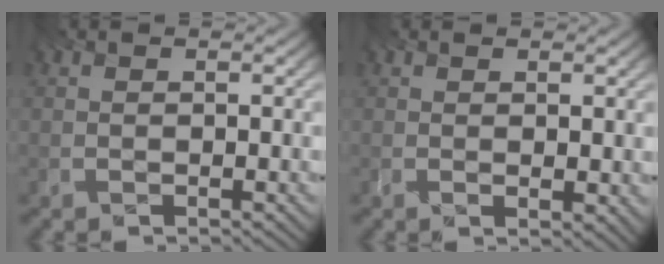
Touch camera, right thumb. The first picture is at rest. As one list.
[{"total": 2.0, "force": [0.9, 0.5, 1.7], "torque": [-0.027, -0.002, 0.018]}]